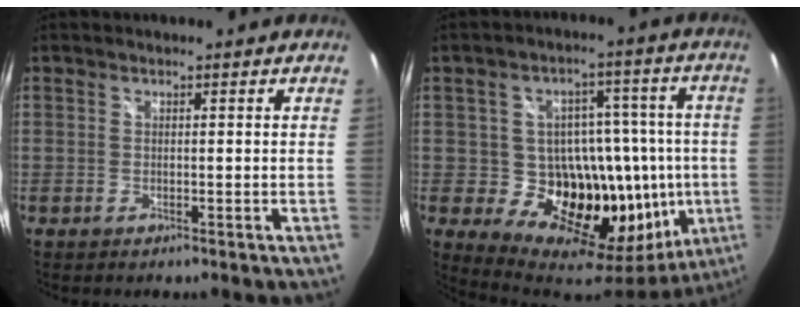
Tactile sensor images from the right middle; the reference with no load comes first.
{"total": 24.2, "force": [-2.0, 18.2, 15.9], "torque": [-0.229, 0.014, -0.001]}